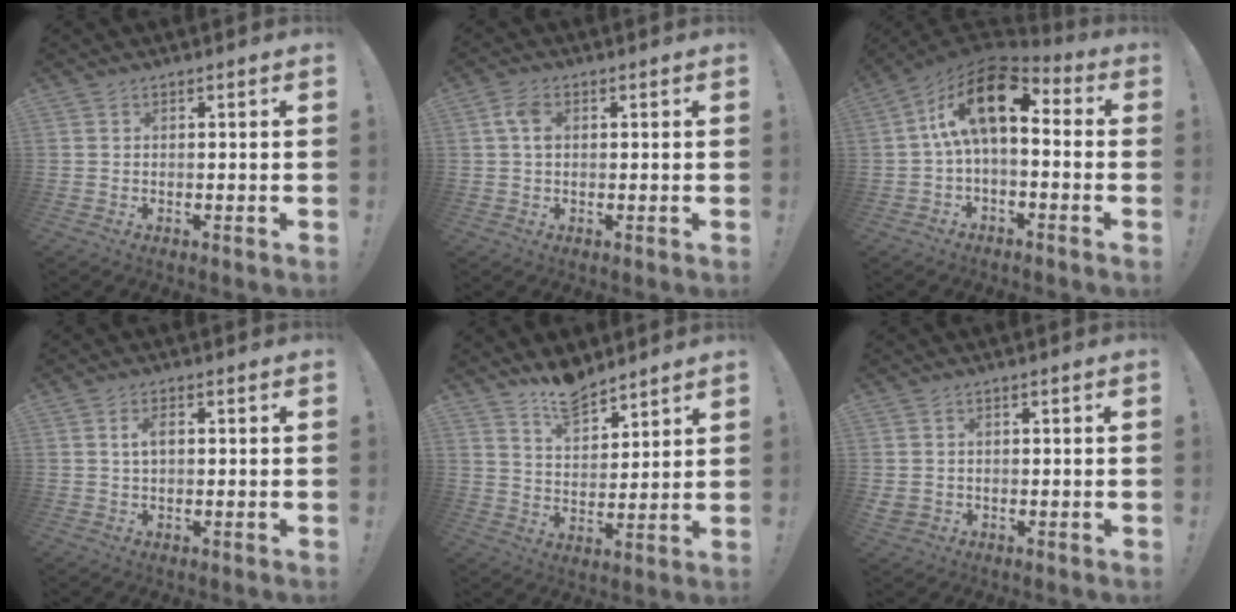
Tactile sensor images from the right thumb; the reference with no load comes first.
{"total": 4.8, "force": [1.0, 3.0, 3.6], "torque": [-0.072, 0.007, 0.017]}
{"total": 15.5, "force": [3.6, 7.2, 13.2], "torque": [-0.231, -0.007, 0.066]}
{"total": 3.4, "force": [0.8, 1.4, 3.0], "torque": [-0.051, 0.003, 0.012]}
{"total": 9.7, "force": [8.4, 3.9, 2.9], "torque": [-0.046, -0.065, 0.159]}
{"total": 2.2, "force": [0.4, 1.9, 0.9], "torque": [-0.014, -0.003, 0.009]}